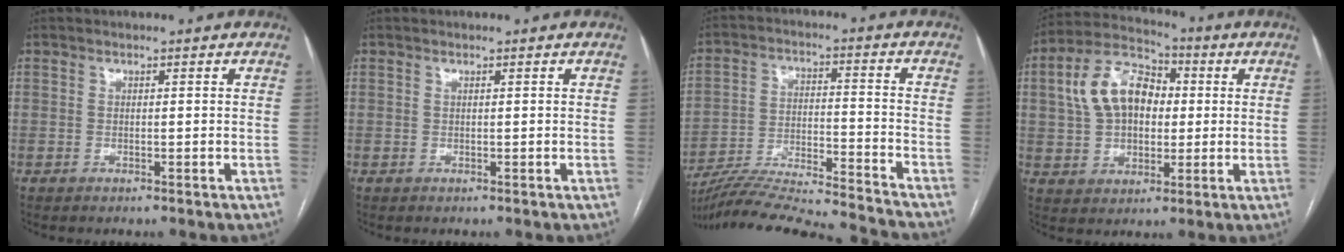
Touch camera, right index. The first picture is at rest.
{"total": 0.0}
{"total": 20.9, "force": [-19.8, -0.1, 6.7], "torque": [-0.136, -0.016, -0.310]}
{"total": 12.0, "force": [1.9, 8.0, 8.7], "torque": [-0.187, 0.037, 0.033]}